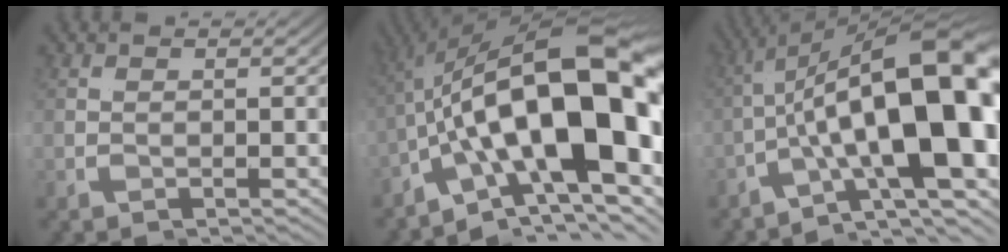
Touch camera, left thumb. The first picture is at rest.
{"total": 19.5, "force": [-0.9, 9.2, 17.2], "torque": [-0.270, 0.000, -0.027]}
{"total": 15.9, "force": [-2.1, 5.8, 14.7], "torque": [-0.217, 0.002, -0.042]}